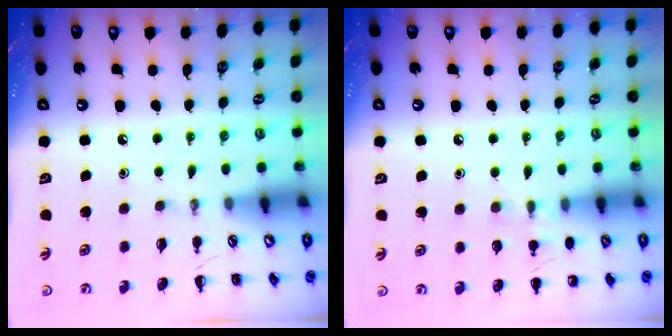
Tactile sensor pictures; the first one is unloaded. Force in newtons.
{"total": 7.2, "press": 6.8, "slide": 2.2}